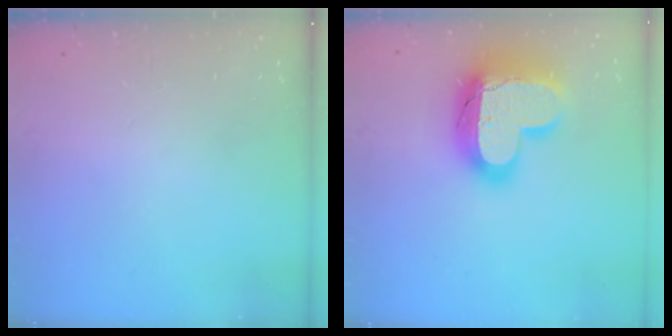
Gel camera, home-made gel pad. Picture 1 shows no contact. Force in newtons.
{"total": 22.3, "press": 22.3, "slide": 1.5}